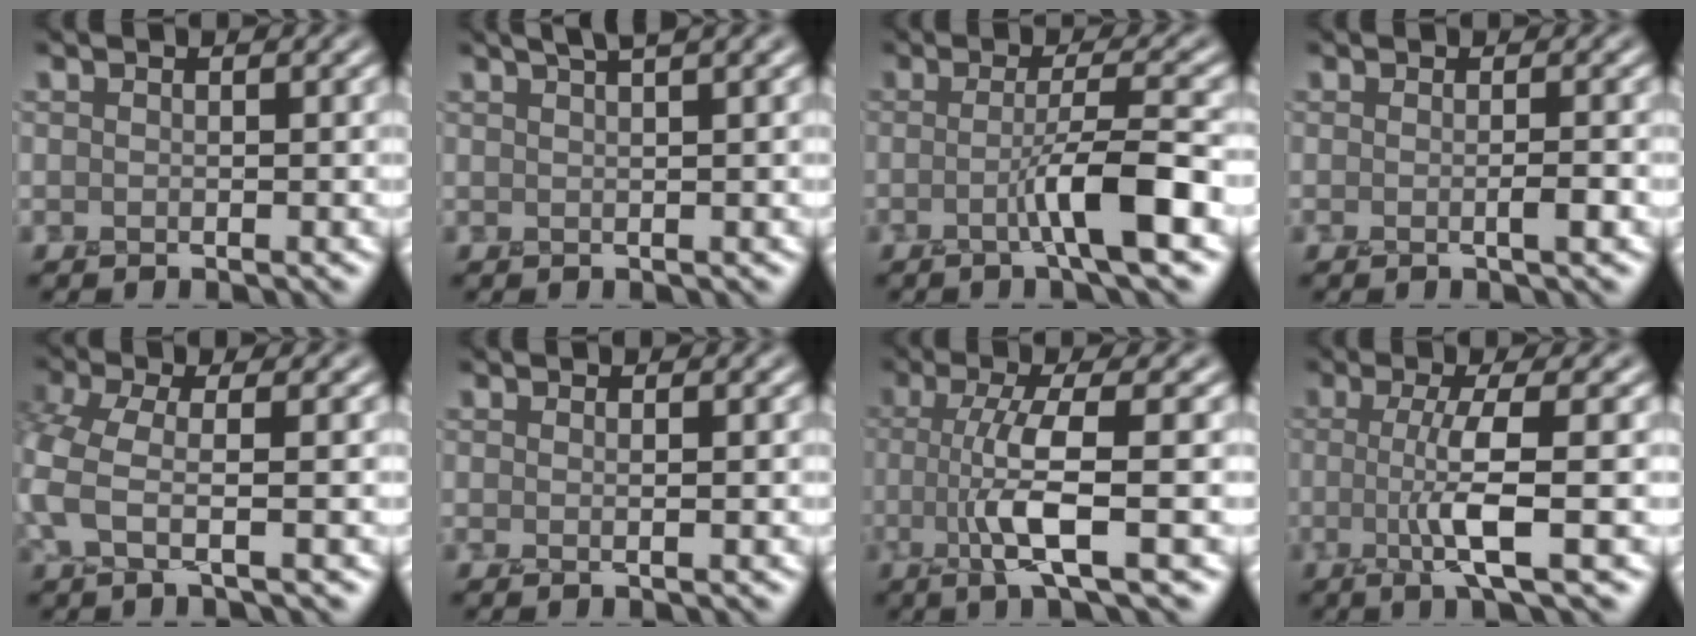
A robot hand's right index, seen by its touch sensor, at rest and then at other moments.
{"total": 2.5, "force": [1.7, 0.2, 1.9], "torque": [-0.021, 0.009, 0.028]}
{"total": 4.6, "force": [-1.4, 0.2, 4.3], "torque": [-0.070, 0.014, -0.038]}
{"total": 1.1, "force": [-0.2, -0.2, 1.0], "torque": [-0.019, 0.002, -0.005]}
{"total": 4.0, "force": [-1.1, 1.2, 3.7], "torque": [-0.091, -0.002, -0.034]}
{"total": 0.5, "force": [0.2, -0.2, 0.4], "torque": [-0.012, 0.000, 0.000]}
{"total": 5.3, "force": [-1.1, 0.6, 5.2], "torque": [-0.105, 0.004, -0.025]}
{"total": 4.8, "force": [-0.3, 0.6, 4.7], "torque": [-0.088, -0.003, -0.011]}